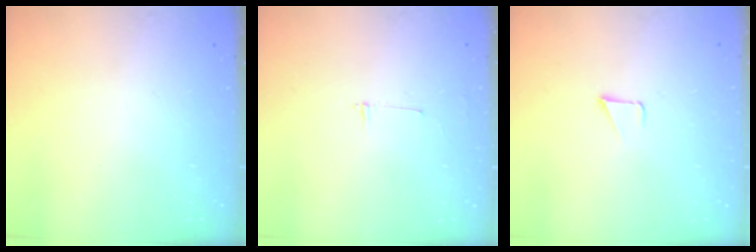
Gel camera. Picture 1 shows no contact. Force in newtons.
{"total": 2.7, "press": 2.7, "slide": 0.3}
{"total": 1.2, "press": 1.2, "slide": 0.1}